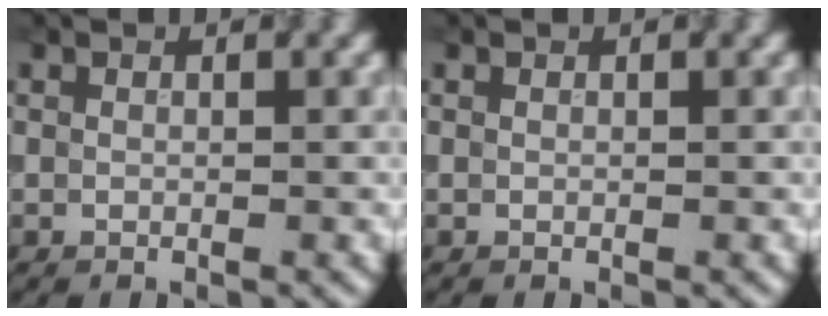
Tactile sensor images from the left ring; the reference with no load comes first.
{"total": 0.0}